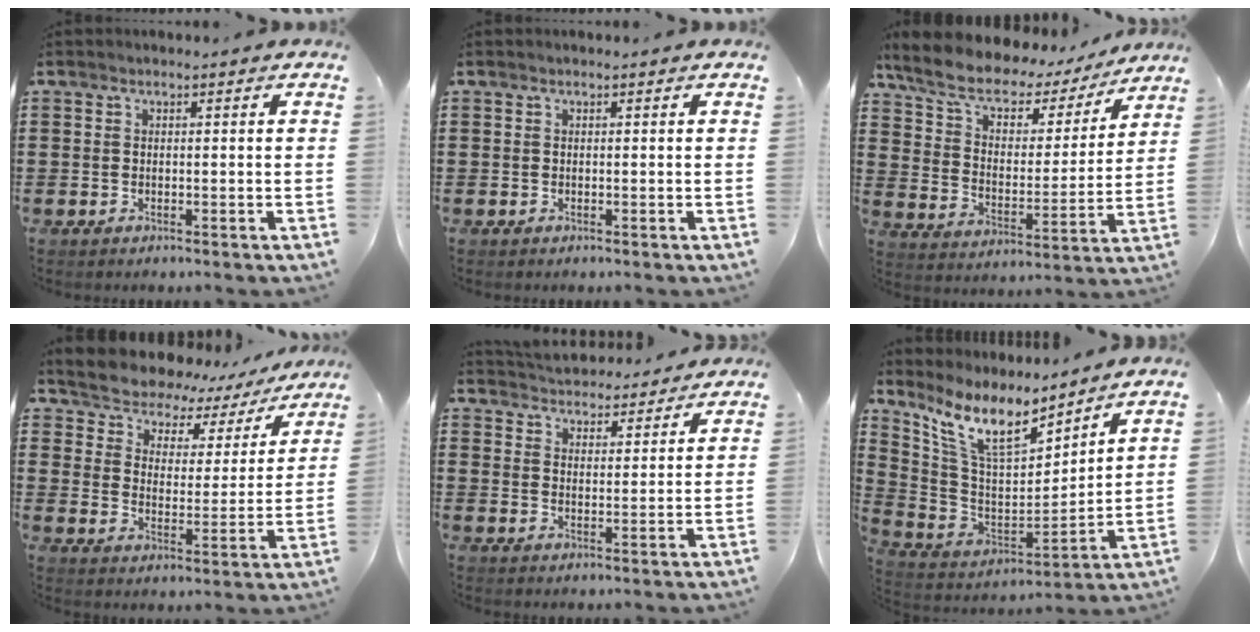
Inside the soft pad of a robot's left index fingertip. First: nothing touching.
{"total": 0.0}
{"total": 8.0, "force": [6.0, 3.7, 3.9], "torque": [-0.102, -0.029, 0.102]}
{"total": 4.0, "force": [3.8, 1.2, 0.0], "torque": [-0.030, -0.039, 0.057]}
{"total": 4.0, "force": [4.0, 0.4, -0.3], "torque": [-0.015, -0.026, 0.069]}
{"total": 11.2, "force": [8.3, 3.1, 6.9], "torque": [-0.166, -0.039, 0.145]}